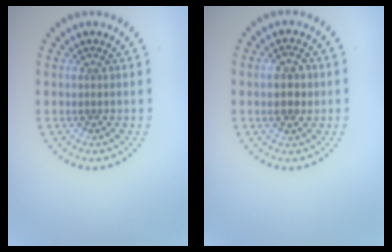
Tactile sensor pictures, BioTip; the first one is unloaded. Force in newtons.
{"total": 2.8, "press": 2.8, "slide": 0.2}